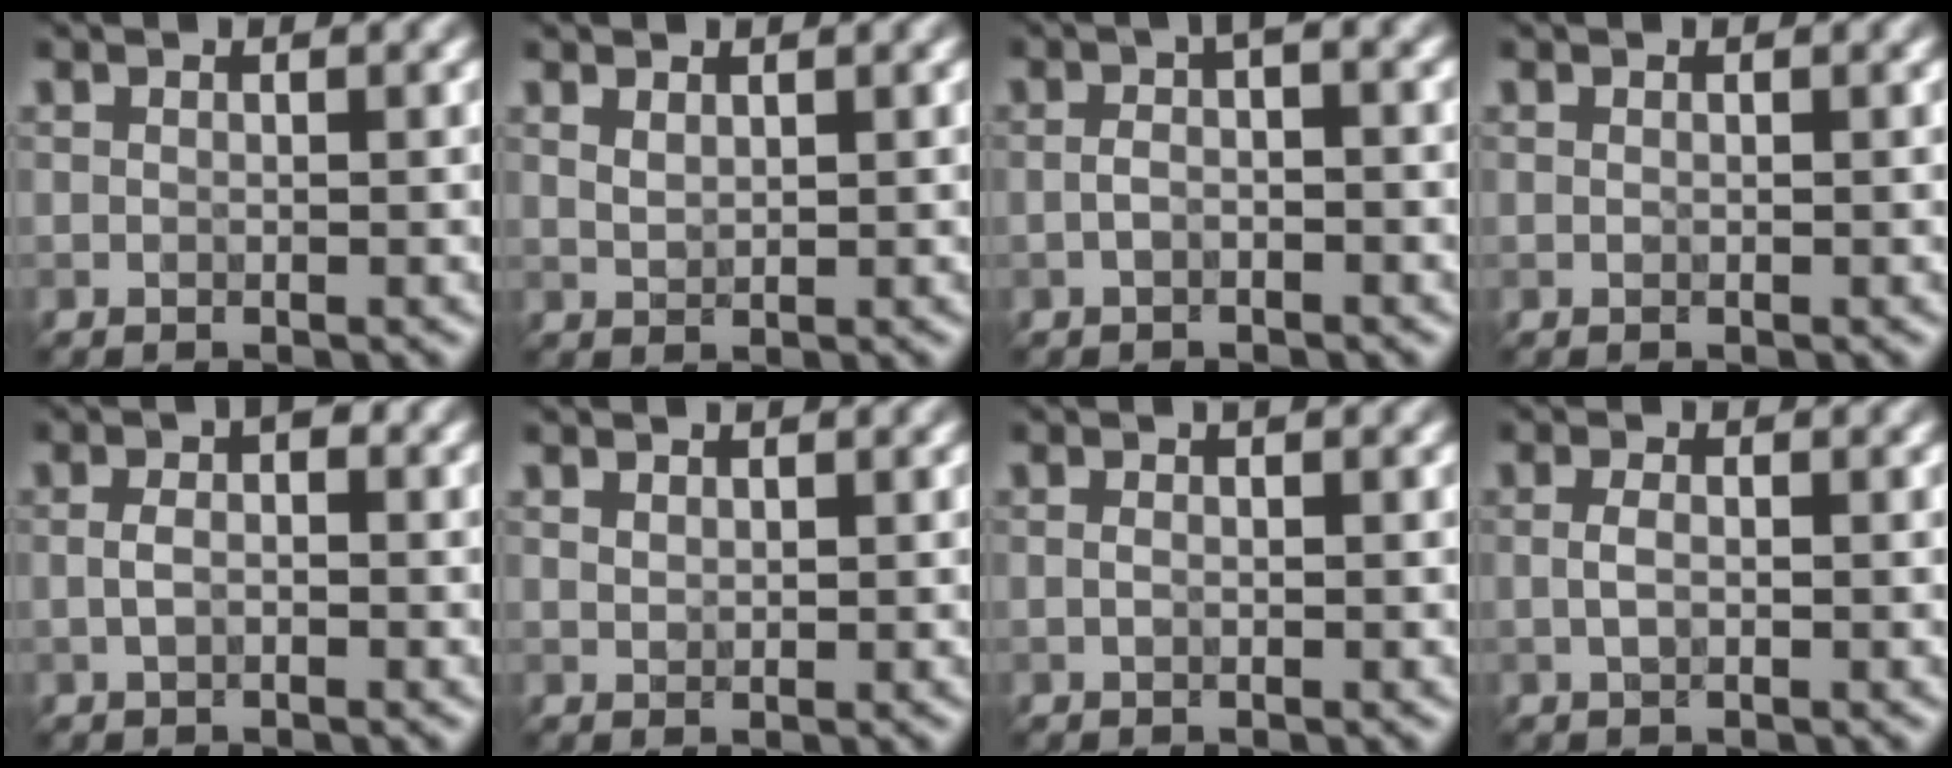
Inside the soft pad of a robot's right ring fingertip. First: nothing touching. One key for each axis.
{"total": 1.0, "fx": 0.7, "fy": 0.4, "fz": 0.5, "tx": -0.017, "ty": 0.000, "tz": 0.017}
{"total": 1.8, "fx": -0.6, "fy": 0.6, "fz": 1.7, "tx": -0.035, "ty": 0.006, "tz": -0.014}
{"total": 0.0}
{"total": 1.9, "fx": -0.3, "fy": 0.9, "fz": 1.6, "tx": -0.033, "ty": 0.006, "tz": -0.009}
{"total": 0.7, "fx": 0.6, "fy": 0.4, "fz": 0.2, "tx": -0.006, "ty": 0.001, "tz": 0.013}
{"total": 0.6, "fx": -0.2, "fy": 0.2, "fz": 0.6, "tx": -0.015, "ty": 0.002, "tz": -0.003}
{"total": 1.3, "fx": -0.2, "fy": 0.5, "fz": 1.1, "tx": -0.027, "ty": 0.000, "tz": -0.008}